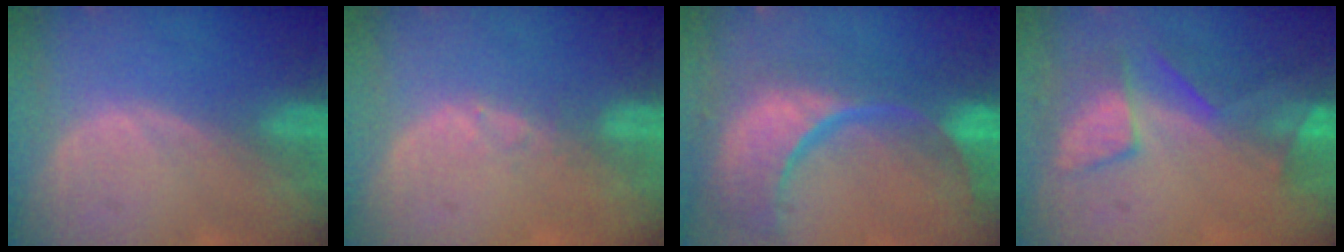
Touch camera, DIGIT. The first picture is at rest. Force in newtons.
{"total": 1.3, "press": 1.0, "slide": 0.8}
{"total": 15.3, "press": 12.1, "slide": 9.4}
{"total": 8.0, "press": 7.2, "slide": 3.5}